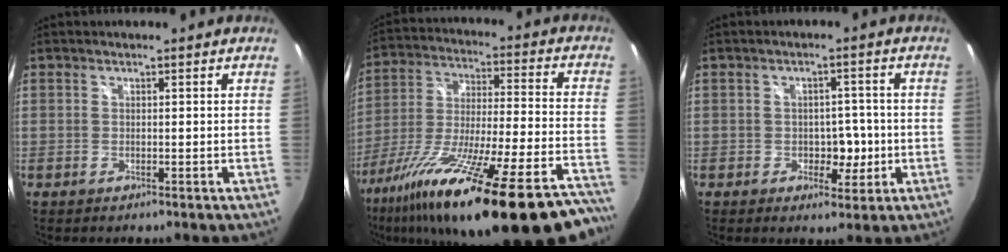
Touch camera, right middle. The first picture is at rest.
{"total": 36.2, "force": [-27.7, 4.8, 22.9], "torque": [-0.365, -0.092, -0.417]}
{"total": 4.9, "force": [-0.9, 3.6, 3.2], "torque": [-0.043, 0.007, -0.003]}